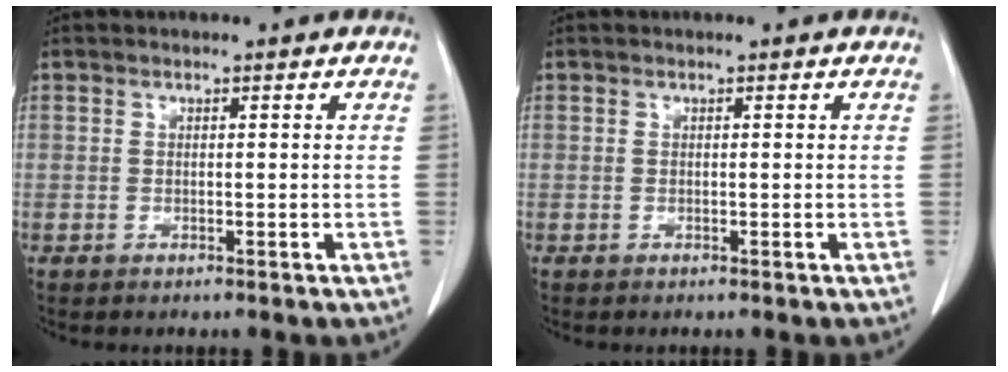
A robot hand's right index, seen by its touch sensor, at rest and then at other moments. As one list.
[{"total": 0.0}]